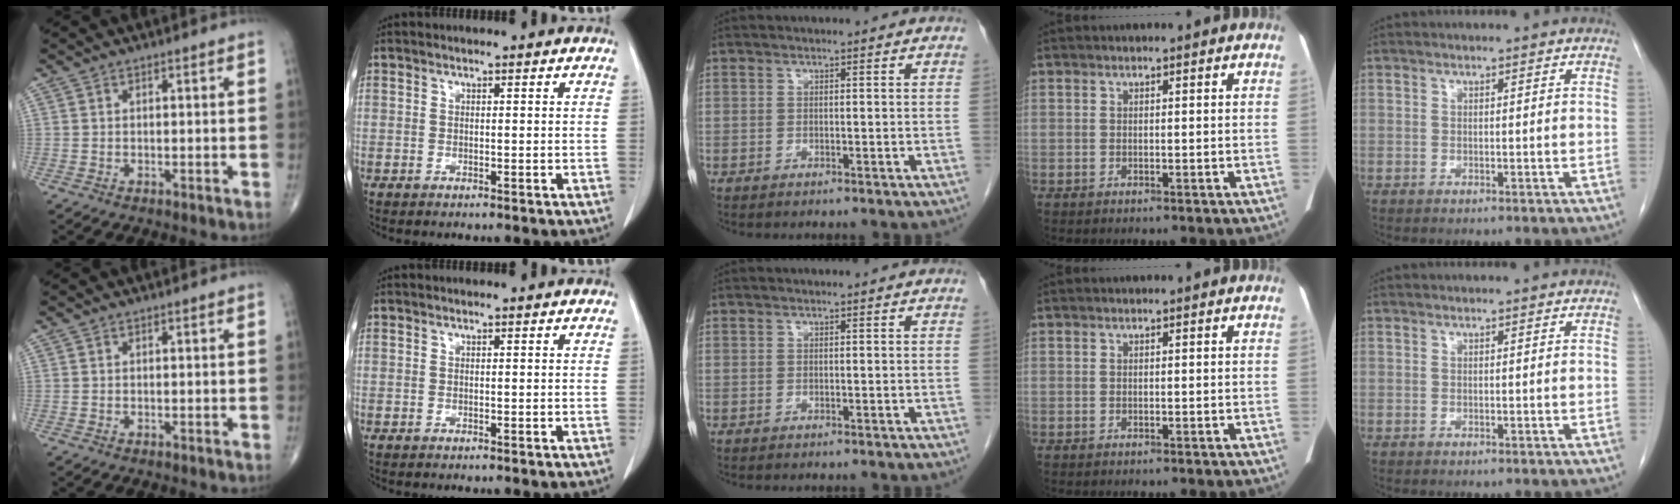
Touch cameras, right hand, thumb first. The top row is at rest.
{}